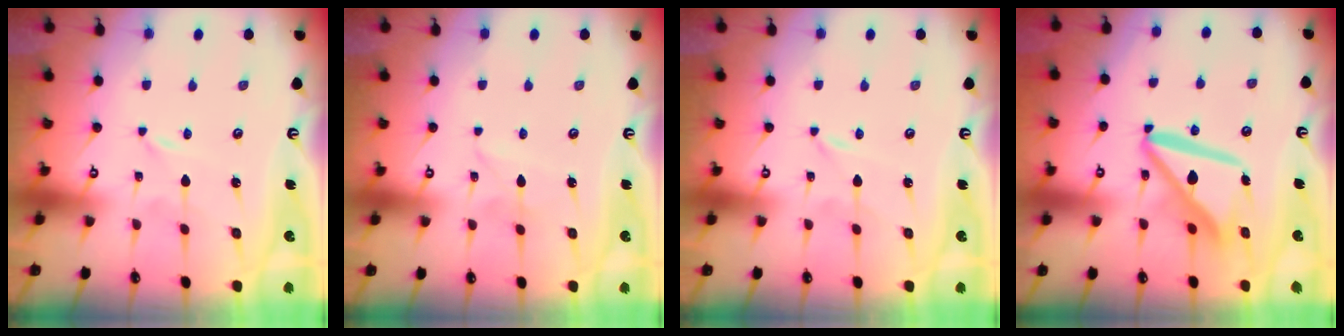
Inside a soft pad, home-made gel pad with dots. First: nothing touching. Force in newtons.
{"total": 2.3, "press": 2.3, "slide": 0.2}
{"total": 0.0}
{"total": 14.3, "press": 14.1, "slide": 1.8}